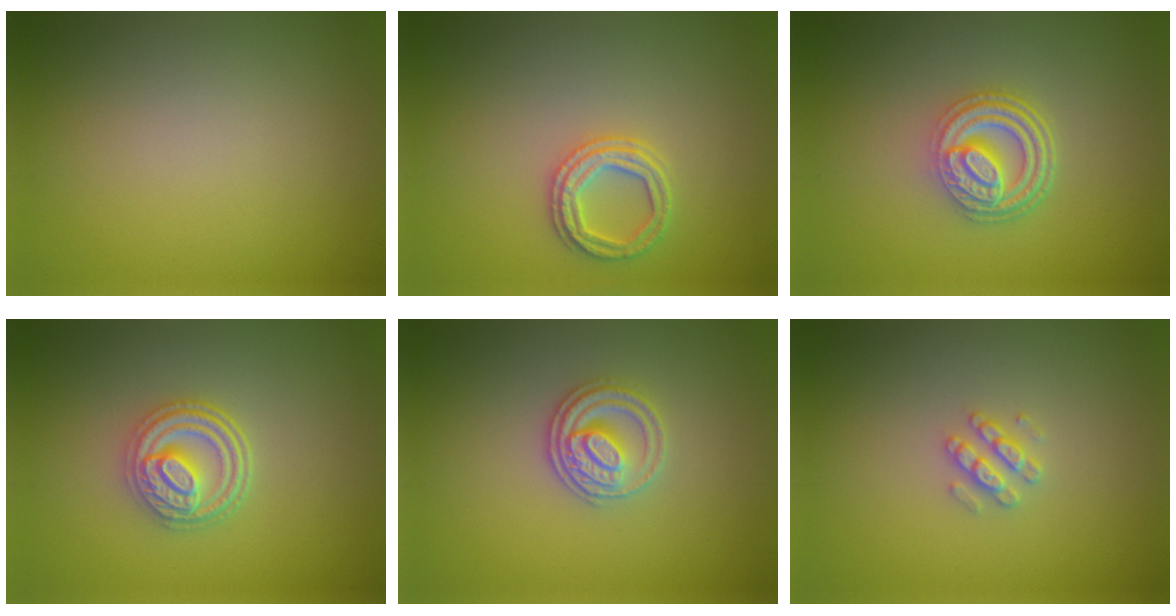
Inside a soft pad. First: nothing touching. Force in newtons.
{"total": 2.4, "press": 2.4, "slide": 0.2}
{"total": 4.8, "press": 3.7, "slide": 3.1}
{"total": 4.3, "press": 3.5, "slide": 2.5}
{"total": 3.0, "press": 2.8, "slide": 0.9}
{"total": 1.9, "press": 1.9, "slide": 0.3}